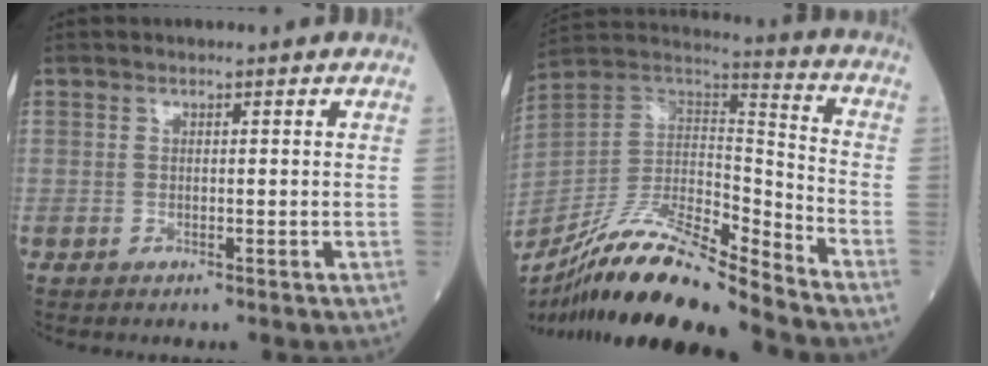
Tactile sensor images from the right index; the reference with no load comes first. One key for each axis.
{"total": 19.4, "fx": -15.7, "fy": 1.7, "fz": 11.2, "tx": -0.228, "ty": 0.001, "tz": -0.294}